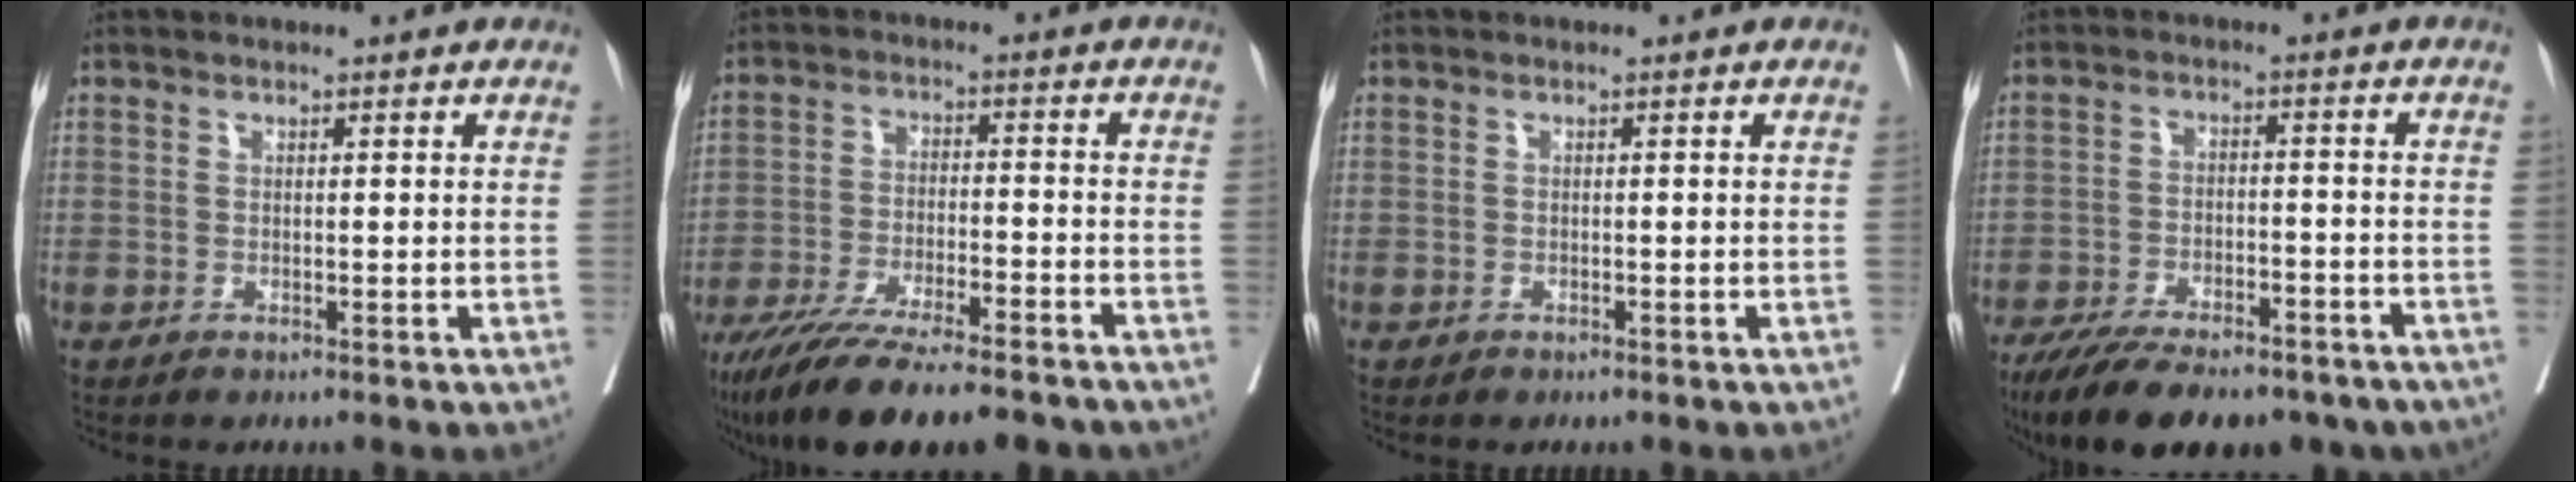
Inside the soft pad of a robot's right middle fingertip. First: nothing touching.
{"total": 19.1, "force": [-15.5, 3.1, 10.6], "torque": [-0.158, -0.029, -0.242]}
{"total": 0.0}
{"total": 20.8, "force": [-16.1, 7.2, 10.9], "torque": [-0.179, -0.012, -0.227]}